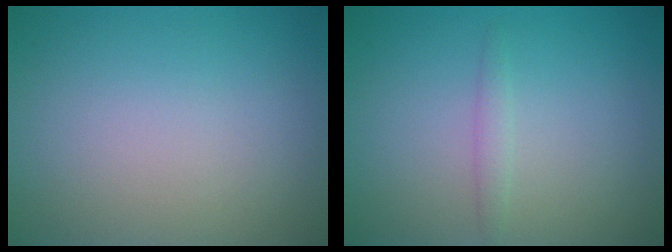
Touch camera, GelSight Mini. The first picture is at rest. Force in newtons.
{"total": 1.0, "press": 0.9, "slide": 0.2}